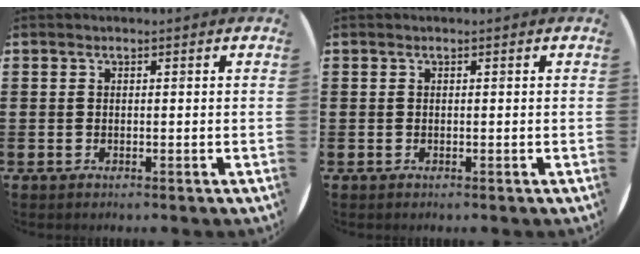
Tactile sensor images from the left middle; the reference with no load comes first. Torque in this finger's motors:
{"motor_torque": [-0.01, 0.00, 0.00, 0.00]}